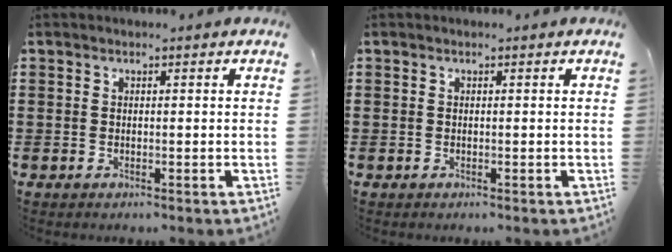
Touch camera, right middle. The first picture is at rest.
{"total": 0.0}